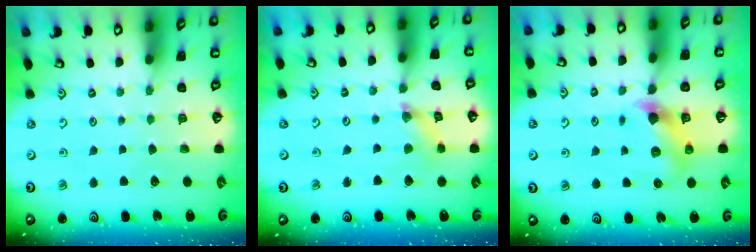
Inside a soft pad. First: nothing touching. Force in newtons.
{"total": 2.9, "press": 2.9, "slide": 0.3}
{"total": 5.4, "press": 5.4, "slide": 0.3}